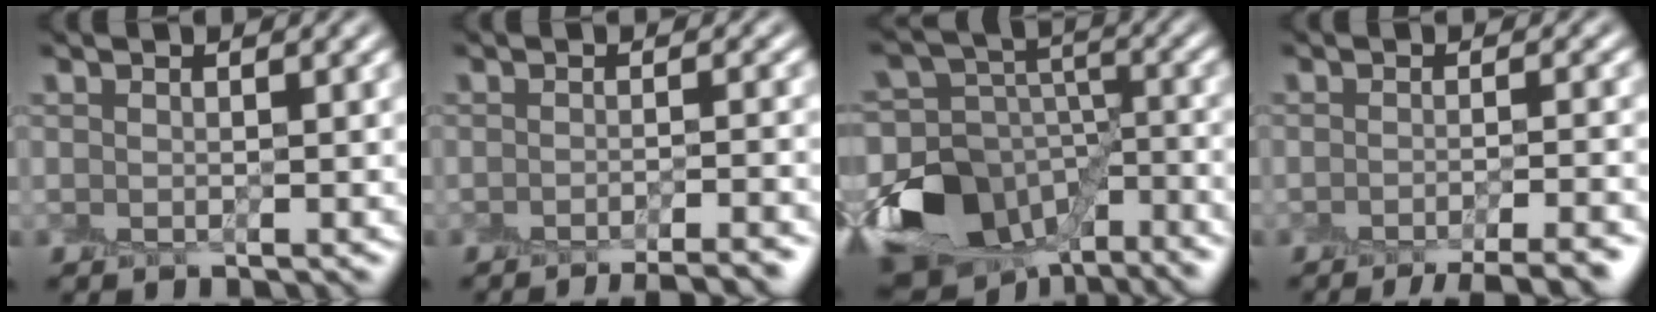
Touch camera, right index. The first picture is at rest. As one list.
[{"total": 5.9, "force": [-5.1, 1.2, 2.6], "torque": [-0.019, 0.004, -0.052]}, {"total": 13.7, "force": [-8.2, 8.8, 6.5], "torque": [-0.153, 0.007, -0.135]}, {"total": 7.1, "force": [-5.8, 1.8, 3.8], "torque": [-0.037, -0.005, -0.063]}]